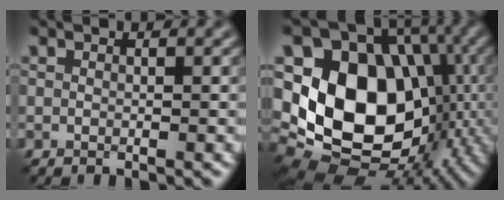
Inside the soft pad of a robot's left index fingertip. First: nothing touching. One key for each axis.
{"total": 15.6, "fx": -1.1, "fy": 12.1, "fz": 9.8, "tx": -0.174, "ty": -0.016, "tz": -0.020}